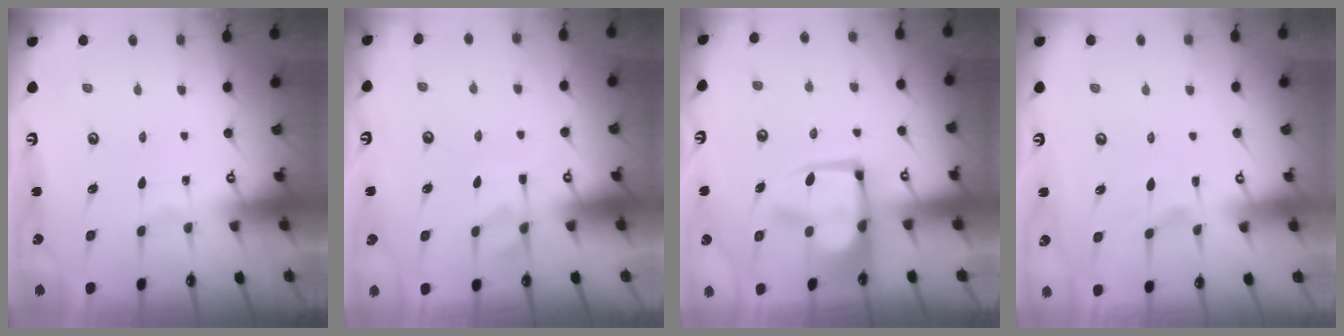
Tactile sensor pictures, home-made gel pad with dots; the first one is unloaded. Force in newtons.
{"total": 0.9, "press": 0.1, "slide": 0.9}
{"total": 12.1, "press": 12.1, "slide": 1.1}
{"total": 2.2, "press": 1.9, "slide": 1.1}